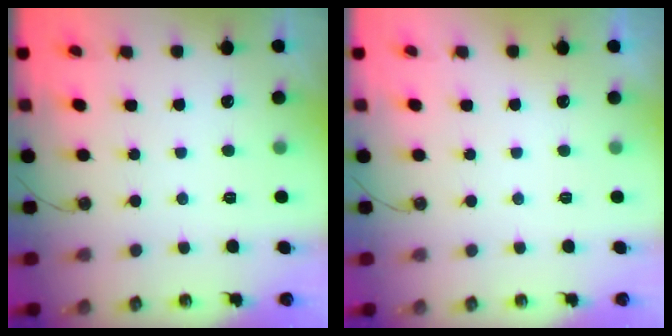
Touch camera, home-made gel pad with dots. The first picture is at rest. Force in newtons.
{"total": 0.0}